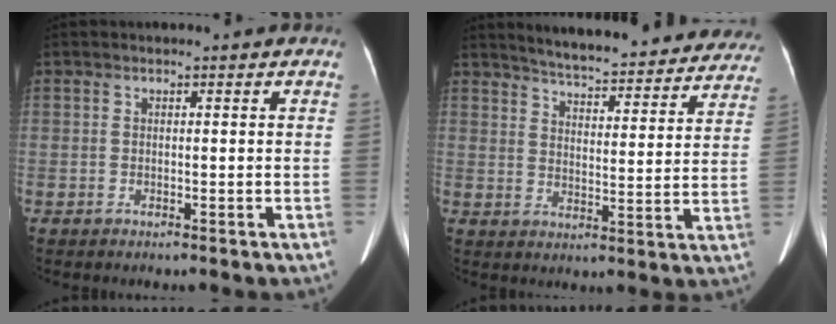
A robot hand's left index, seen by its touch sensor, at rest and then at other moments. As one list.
[{"total": 25.1, "force": [23.1, 4.5, 8.8], "torque": [-0.120, -0.041, 0.282]}]